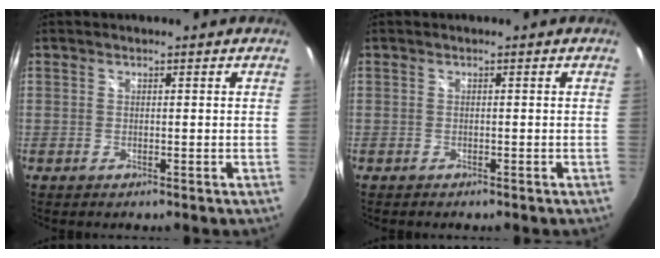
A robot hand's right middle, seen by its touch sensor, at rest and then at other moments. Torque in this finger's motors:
{"motor_torque": [-0.48, 0.06, 0.06, -0.01]}